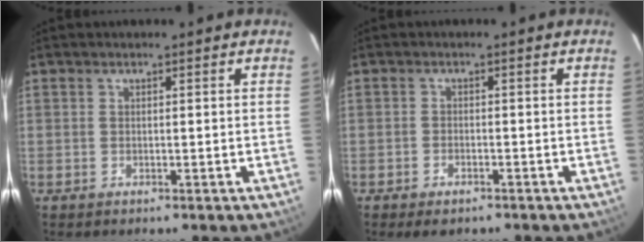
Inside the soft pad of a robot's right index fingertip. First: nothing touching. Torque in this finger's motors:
{"motor_torque": [0.68, -0.45, 0.20, 0.00]}